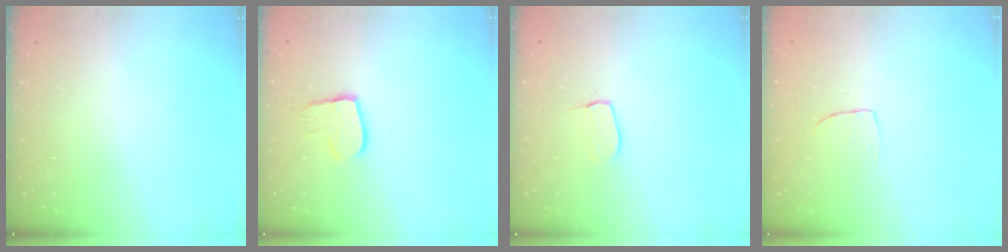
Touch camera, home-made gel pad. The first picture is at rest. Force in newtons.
{"total": 9.5, "press": 9.5, "slide": 0.7}
{"total": 4.8, "press": 4.8, "slide": 0.3}
{"total": 3.3, "press": 3.3, "slide": 0.2}